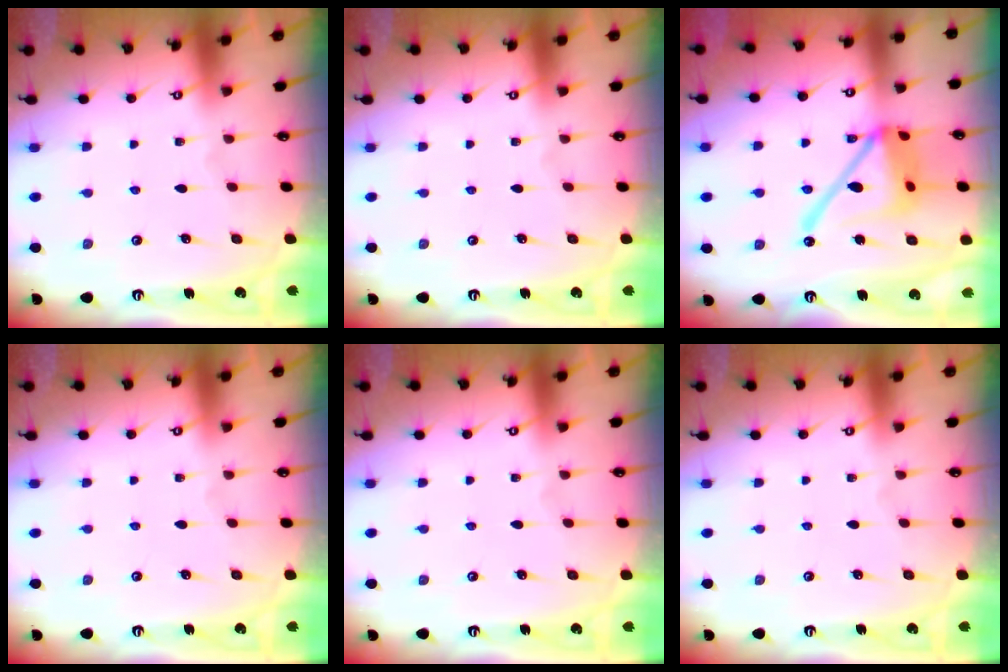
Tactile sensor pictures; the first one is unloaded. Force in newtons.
{"total": 0.0}
{"total": 17.9, "press": 17.8, "slide": 1.8}
{"total": 0.0}
{"total": 0.0}
{"total": 0.0}